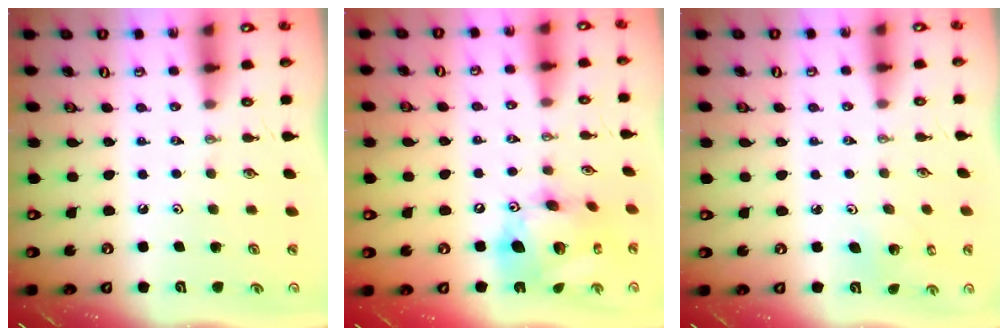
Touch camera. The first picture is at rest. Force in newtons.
{"total": 18.1, "press": 18.0, "slide": 1.8}
{"total": 2.3, "press": 2.3, "slide": 0.2}